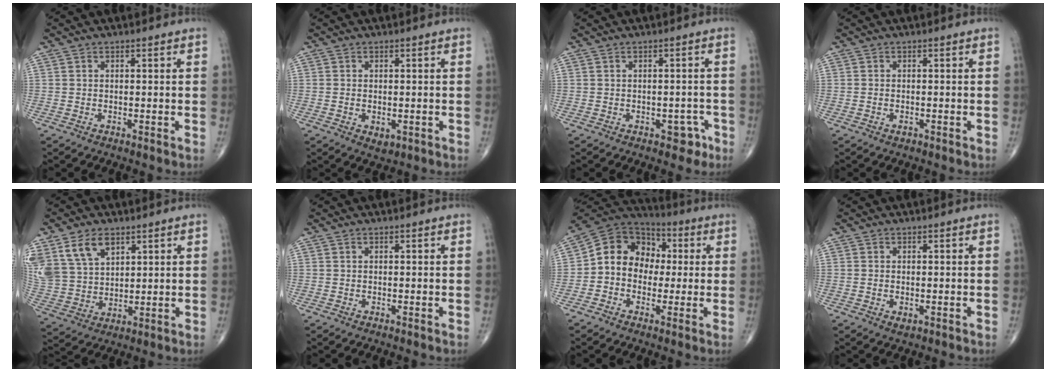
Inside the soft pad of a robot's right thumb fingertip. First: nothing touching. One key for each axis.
{"total": 2.4, "fx": -0.5, "fy": 1.6, "fz": 1.7, "tx": -0.018, "ty": 0.000, "tz": -0.002}
{"total": 3.1, "fx": -1.7, "fy": 2.1, "fz": 1.5, "tx": 0.006, "ty": 0.015, "tz": -0.018}
{"total": 0.7, "fx": -0.3, "fy": 0.5, "fz": 0.4, "tx": -0.005, "ty": 0.006, "tz": -0.004}
{"total": 13.2, "fx": 6.9, "fy": 8.5, "fz": 7.3, "tx": -0.138, "ty": -0.013, "tz": 0.150}
{"total": 0.0}
{"total": 12.7, "fx": 0.4, "fy": 10.6, "fz": 7.0, "tx": -0.082, "ty": 0.039, "tz": -0.008}
{"total": 1.3, "fx": -0.3, "fy": 0.8, "fz": 0.9, "tx": -0.013, "ty": 0.000, "tz": -0.003}